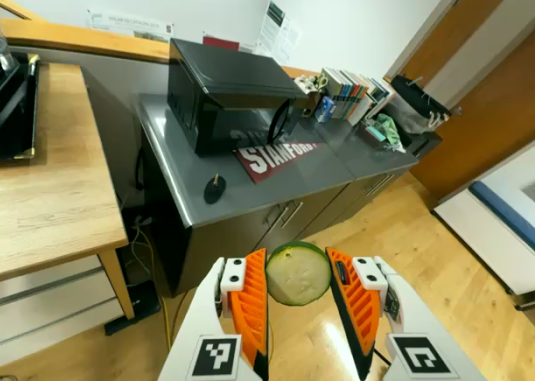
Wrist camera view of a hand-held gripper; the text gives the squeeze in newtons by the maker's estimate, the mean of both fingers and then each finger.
{"total": 9.4, "left": 9.9, "right": 9.0}